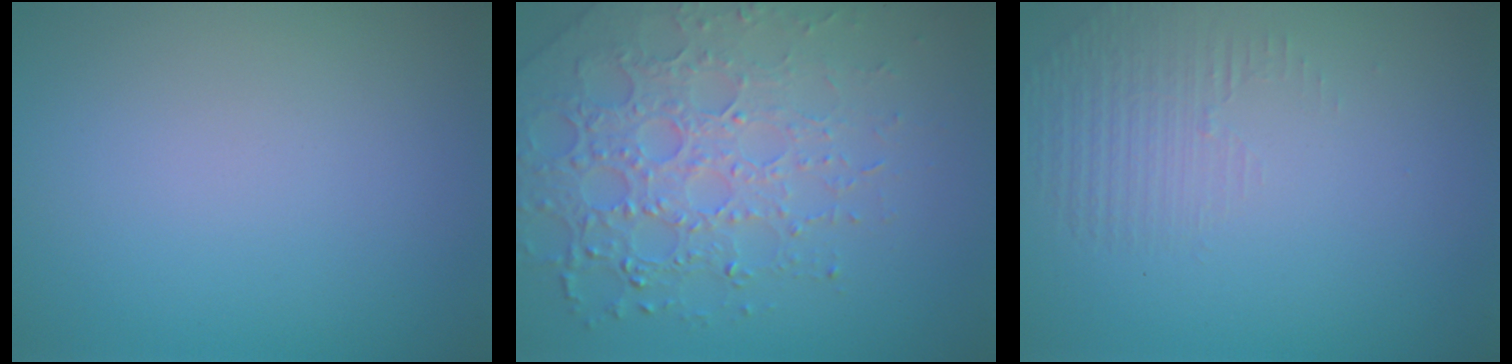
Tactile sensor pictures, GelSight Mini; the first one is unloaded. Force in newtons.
{"total": 7.1, "press": 5.1, "slide": 4.9}
{"total": 1.4, "press": 0.3, "slide": 1.4}